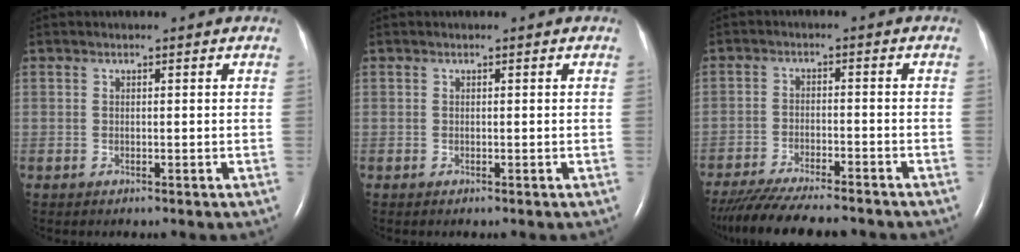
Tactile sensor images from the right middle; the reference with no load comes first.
{"total": 0.0}
{"total": 14.6, "force": [-12.9, 1.8, 6.7], "torque": [-0.117, -0.027, -0.193]}